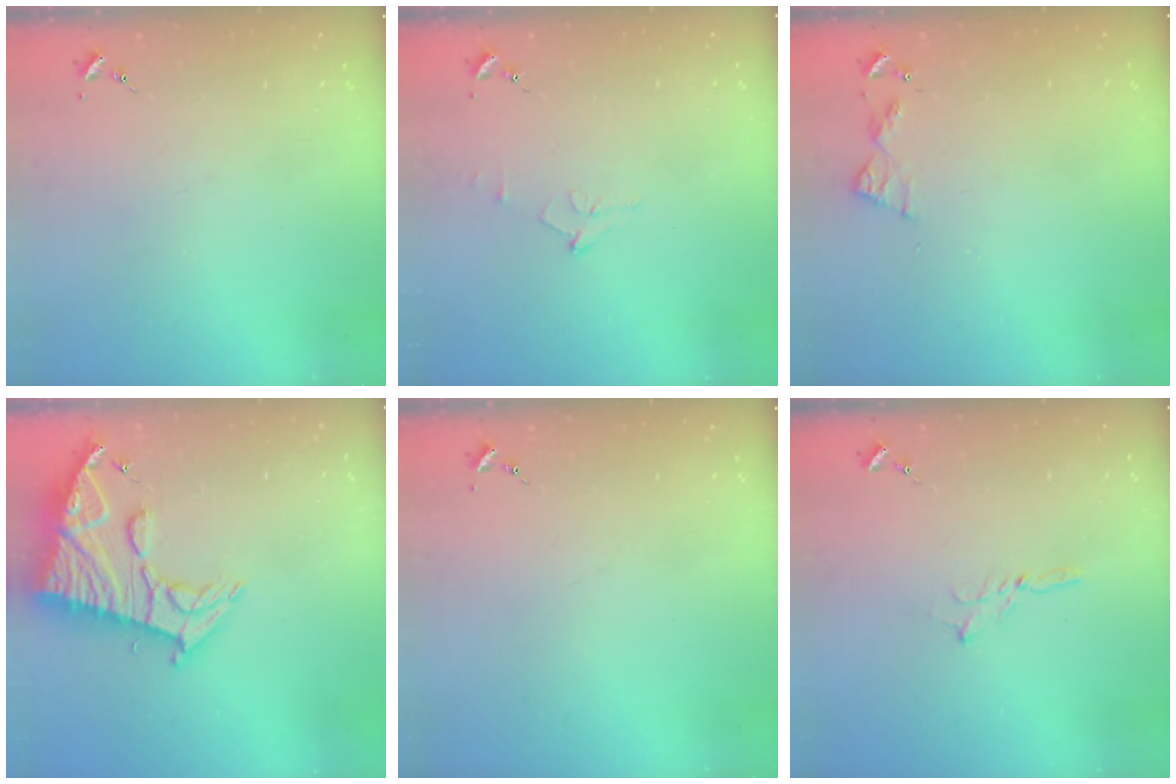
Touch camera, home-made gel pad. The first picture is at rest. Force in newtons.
{"total": 6.5, "press": 6.5, "slide": 0.8}
{"total": 5.6, "press": 5.5, "slide": 0.5}
{"total": 17.7, "press": 17.6, "slide": 1.6}
{"total": 0.0}
{"total": 1.8, "press": 1.7, "slide": 0.2}